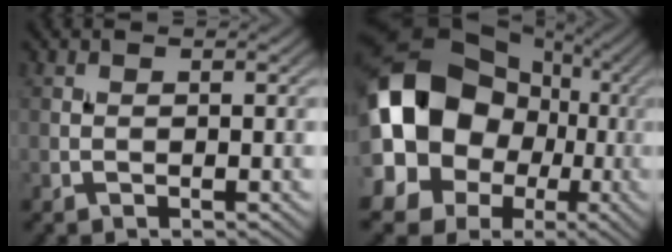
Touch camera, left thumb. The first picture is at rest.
{"total": 16.9, "force": [0.0, 13.6, 10.0], "torque": [-0.221, 0.000, -0.004]}